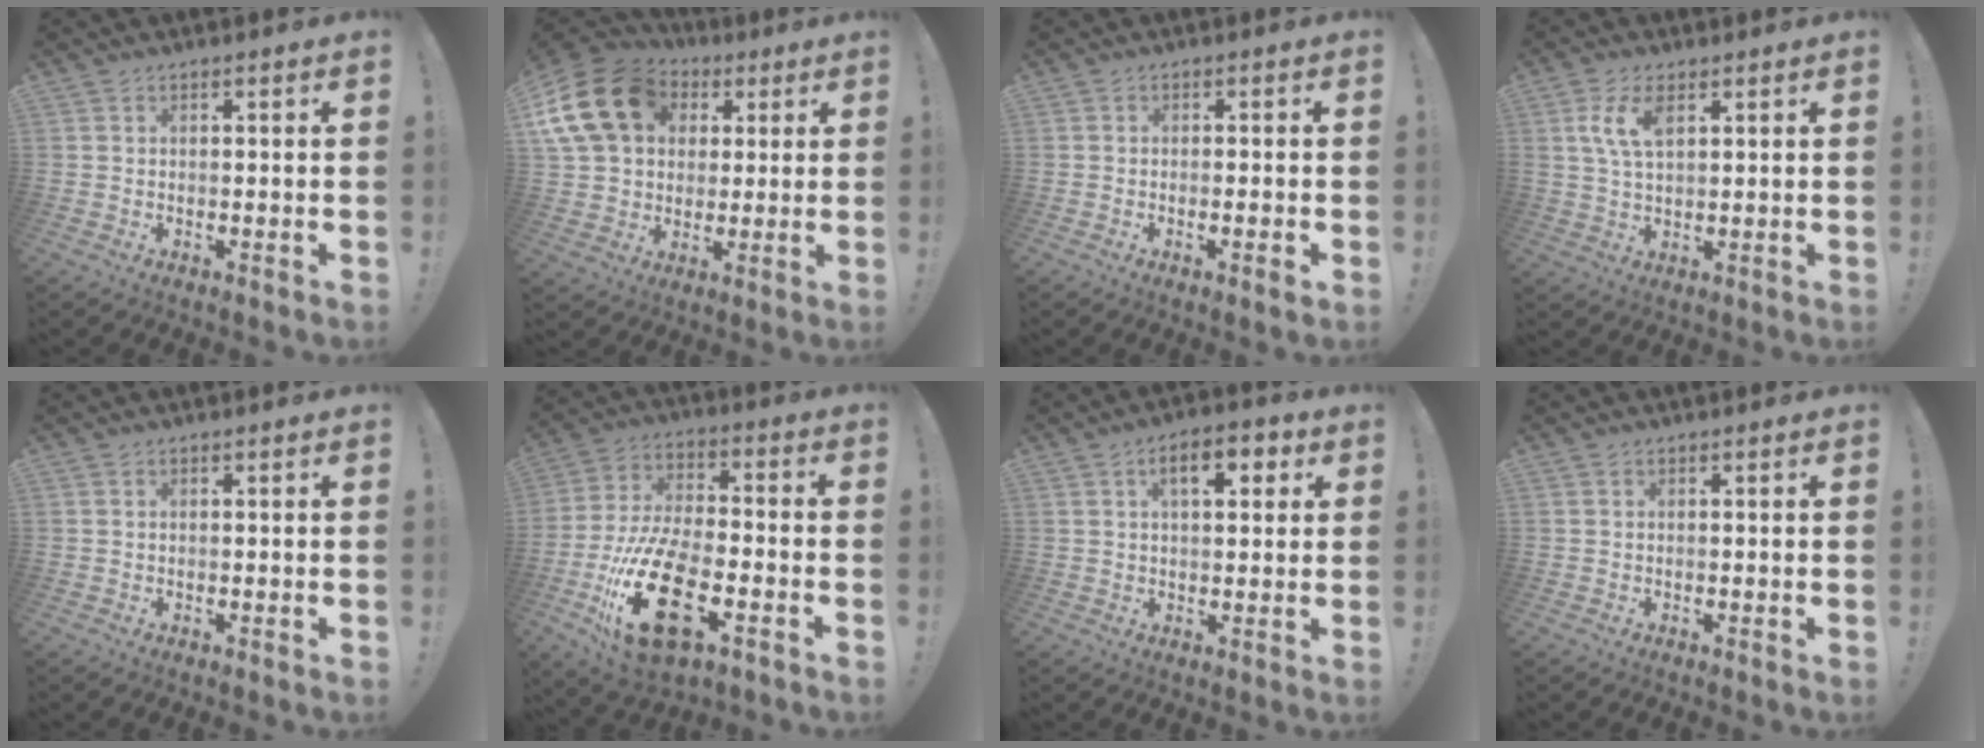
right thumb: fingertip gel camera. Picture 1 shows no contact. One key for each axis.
{"total": 18.9, "fx": 6.0, "fy": 14.2, "fz": 11.0, "tx": -0.201, "ty": -0.014, "tz": 0.114}
{"total": 2.4, "fx": -1.1, "fy": 0.0, "fz": 2.2, "tx": -0.038, "ty": 0.002, "tz": -0.016}
{"total": 7.5, "fx": 2.9, "fy": 3.6, "fz": 5.9, "tx": -0.121, "ty": 0.000, "tz": 0.052}
{"total": 0.0}
{"total": 23.3, "fx": -9.0, "fy": 11.3, "fz": 18.3, "tx": -0.368, "ty": 0.046, "tz": -0.139}
{"total": 8.1, "fx": 2.8, "fy": 3.8, "fz": 6.6, "tx": -0.097, "ty": 0.003, "tz": 0.040}
{"total": 0.0}